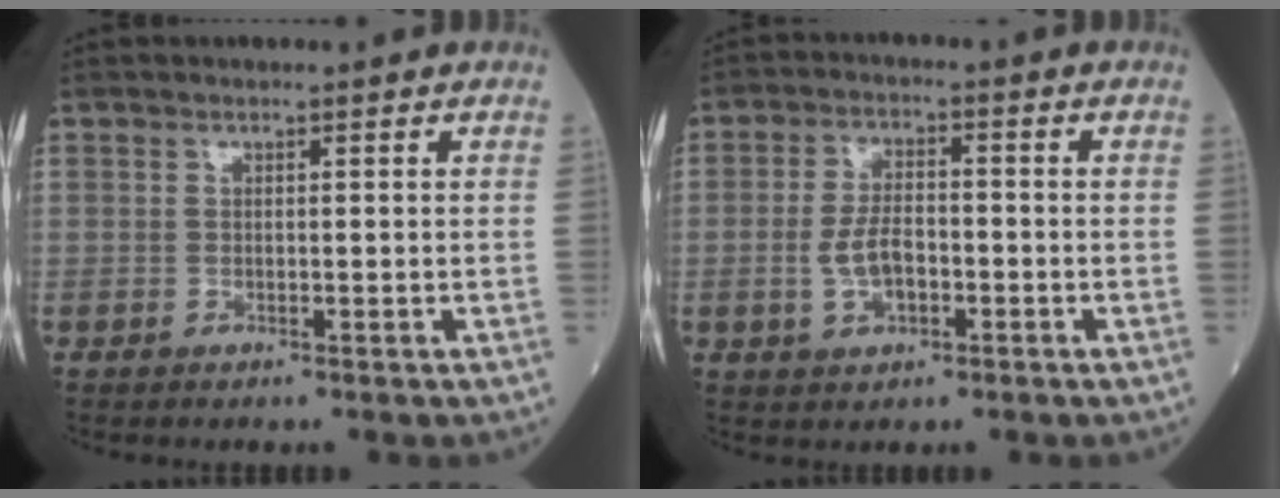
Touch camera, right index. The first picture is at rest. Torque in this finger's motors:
{"motor_torque": [0.92, -0.17, 0.17, 0.05]}